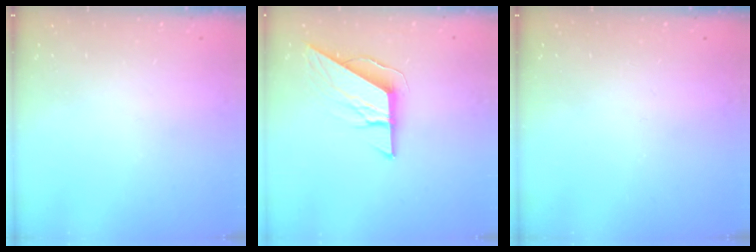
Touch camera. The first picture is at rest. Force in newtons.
{"total": 8.8, "press": 8.8, "slide": 0.5}
{"total": 0.0}